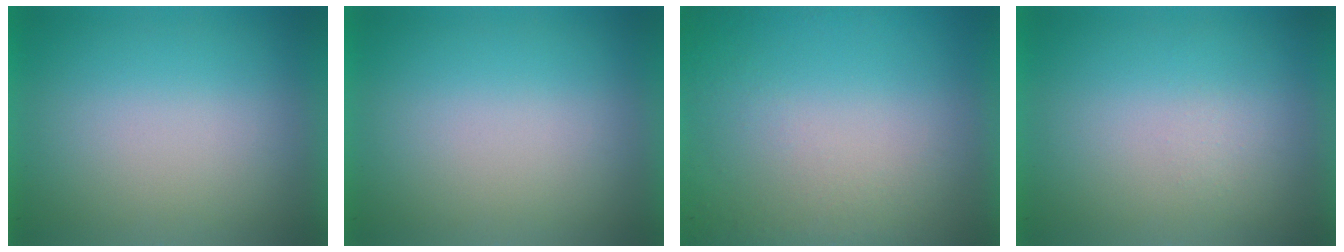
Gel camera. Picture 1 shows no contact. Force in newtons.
{"total": 0.0}
{"total": 5.1}
{"total": 1.3}